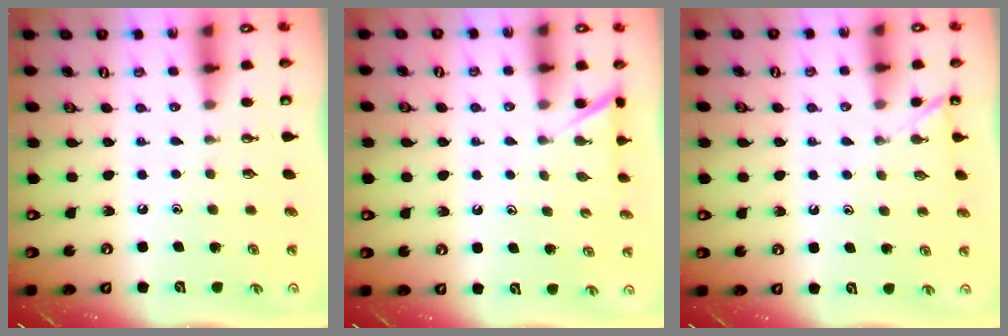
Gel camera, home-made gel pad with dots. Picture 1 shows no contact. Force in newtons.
{"total": 3.3, "press": 3.3, "slide": 0.4}
{"total": 2.1, "press": 2.1, "slide": 0.3}